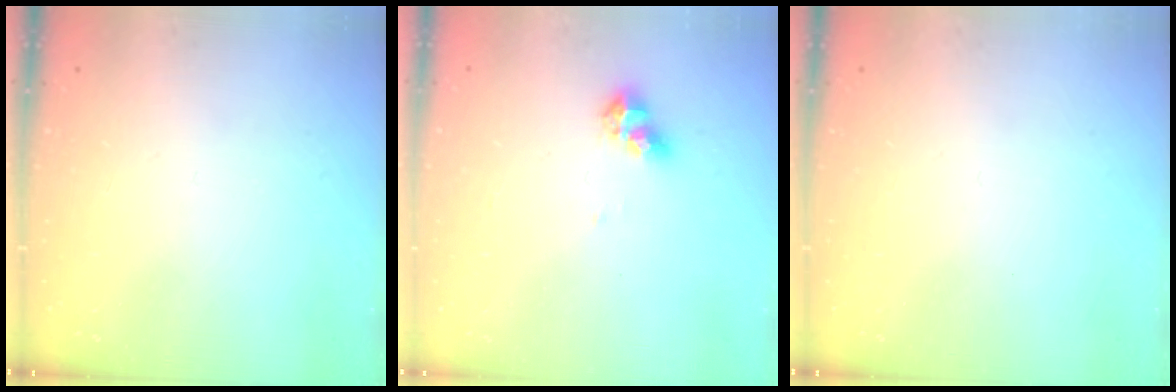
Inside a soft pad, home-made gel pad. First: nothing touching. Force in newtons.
{"total": 6.4, "press": 6.4, "slide": 0.3}
{"total": 0.0}